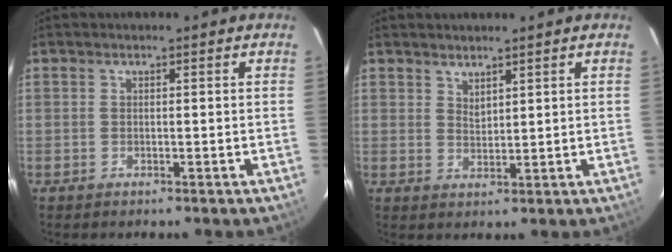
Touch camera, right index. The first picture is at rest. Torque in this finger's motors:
{"motor_torque": [-0.12, -0.05, -0.05, 0.00]}